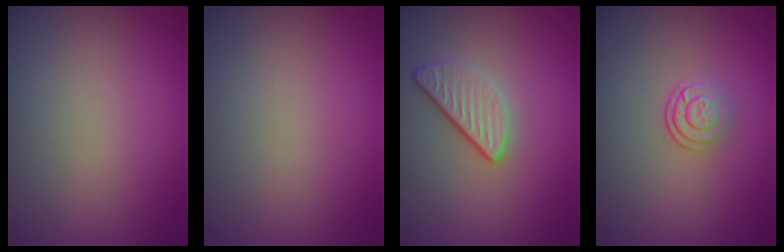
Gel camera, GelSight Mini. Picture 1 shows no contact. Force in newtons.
{"total": 0.0}
{"total": 3.3, "press": 2.6, "slide": 2.0}
{"total": 2.5, "press": 1.8, "slide": 1.8}